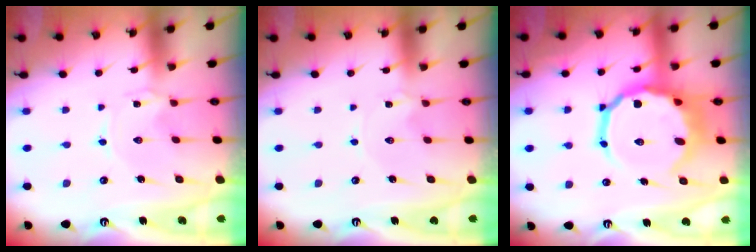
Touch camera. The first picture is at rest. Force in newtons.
{"total": 1.1, "press": 1.0, "slide": 0.2}
{"total": 15.7, "press": 15.3, "slide": 3.9}